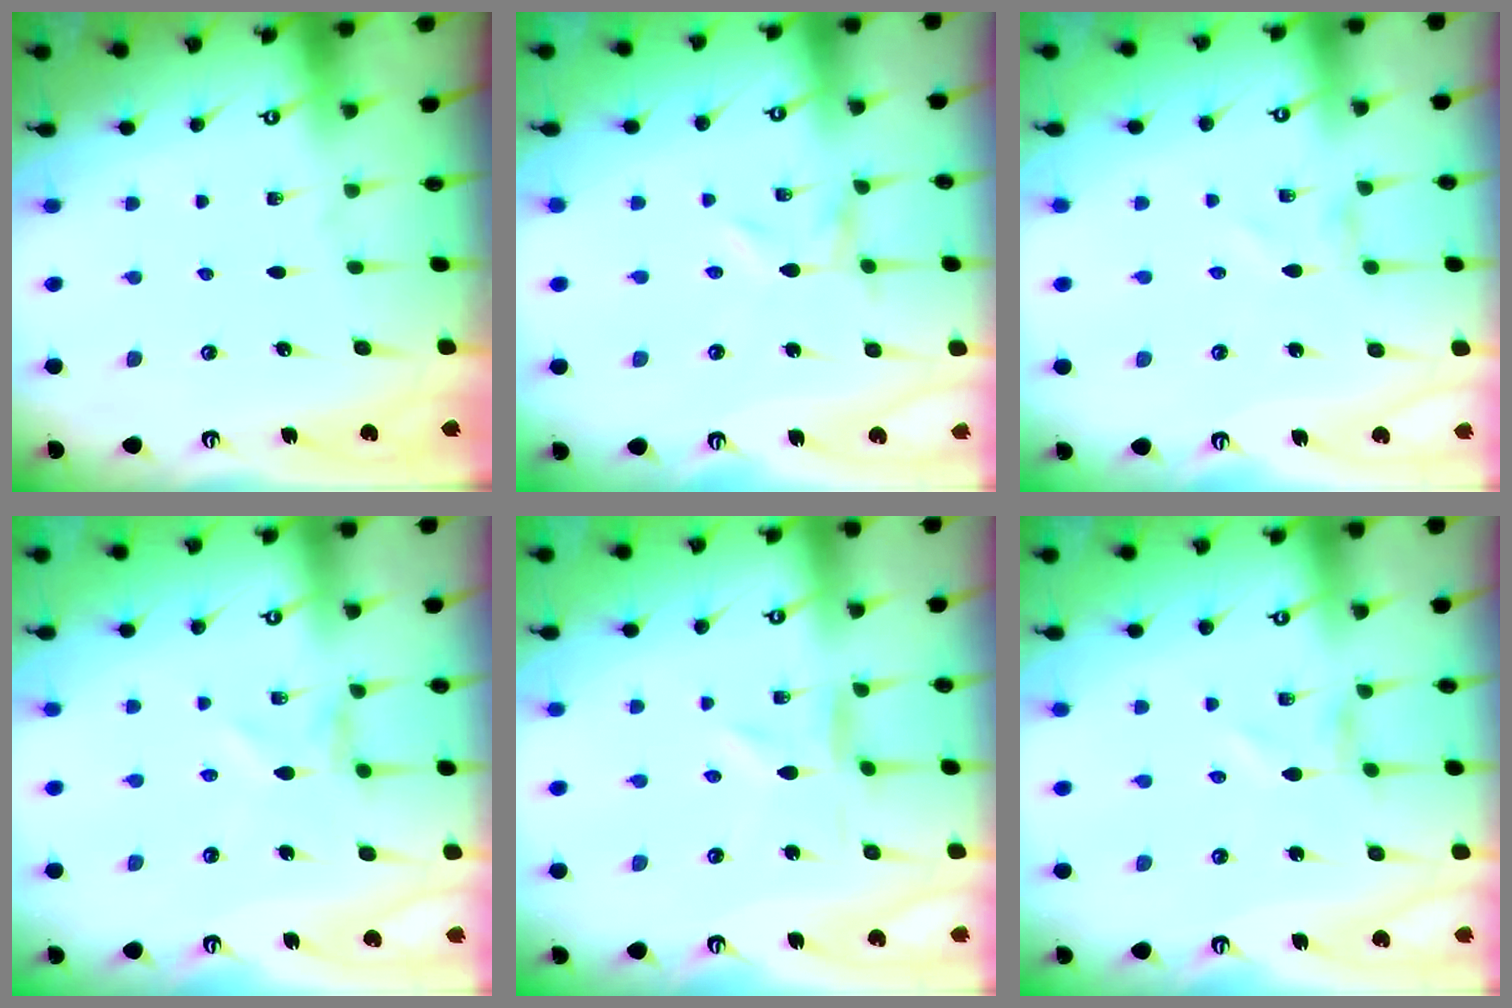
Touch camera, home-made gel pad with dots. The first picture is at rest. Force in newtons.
{"total": 0.0}
{"total": 0.0}
{"total": 2.6, "press": 2.6, "slide": 0.3}
{"total": 0.8, "press": 0.8, "slide": 0.2}
{"total": 0.7, "press": 0.6, "slide": 0.3}